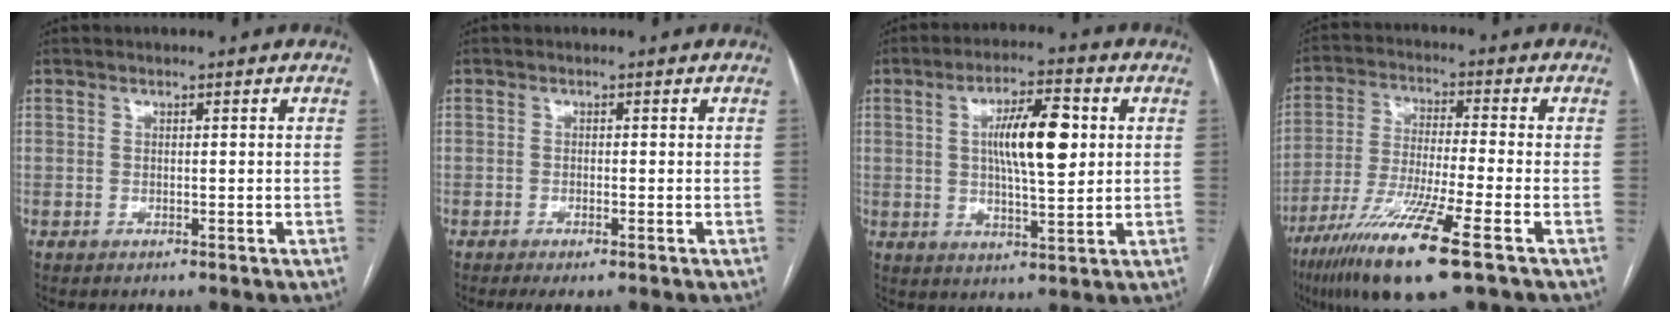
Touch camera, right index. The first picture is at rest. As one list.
[{"total": 1.7, "force": [-1.0, 0.2, 1.4], "torque": [-0.029, -0.005, -0.015]}, {"total": 10.1, "force": [1.9, 2.2, 9.7], "torque": [-0.169, 0.009, 0.032]}, {"total": 14.7, "force": [-8.3, 0.1, 12.2], "torque": [-0.252, -0.040, -0.151]}]